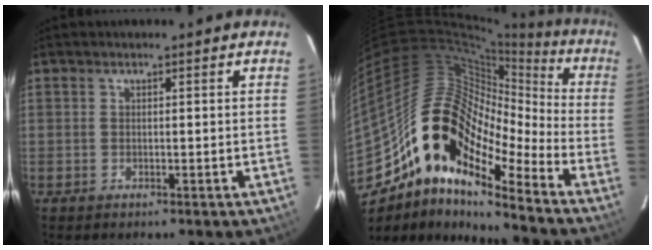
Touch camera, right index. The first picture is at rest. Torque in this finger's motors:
{"motor_torque": [0.97, -0.79, 1.05, 0.21]}